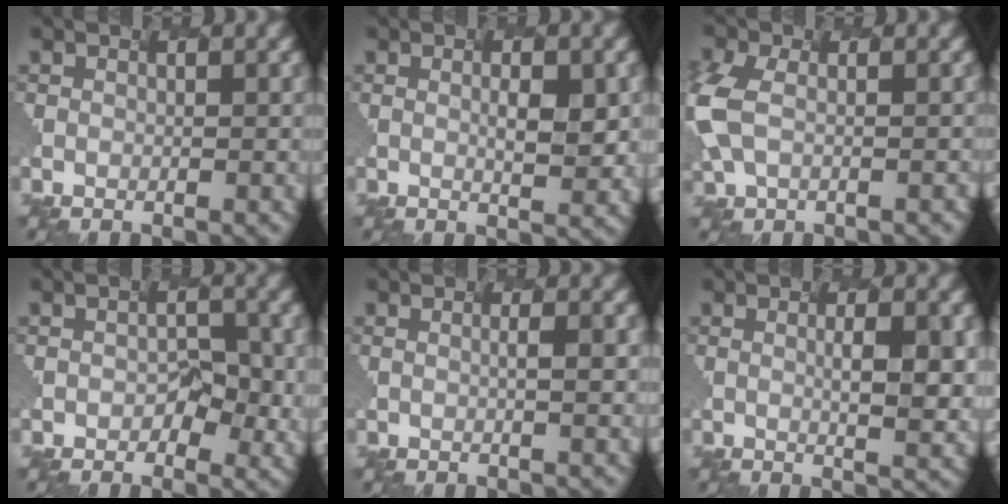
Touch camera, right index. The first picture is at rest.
{"total": 2.2, "force": [0.1, 0.3, 2.1], "torque": [-0.039, -0.003, 0.012]}
{"total": 5.0, "force": [-0.9, 3.1, 3.8], "torque": [-0.106, -0.001, -0.012]}
{"total": 2.2, "force": [-0.6, 1.5, 1.5], "torque": [-0.028, -0.005, -0.001]}
{"total": 1.3, "force": [-0.1, 0.2, 1.3], "torque": [-0.014, 0.005, -0.009]}
{"total": 3.5, "force": [0.2, 0.7, 3.4], "torque": [-0.049, 0.002, 0.013]}